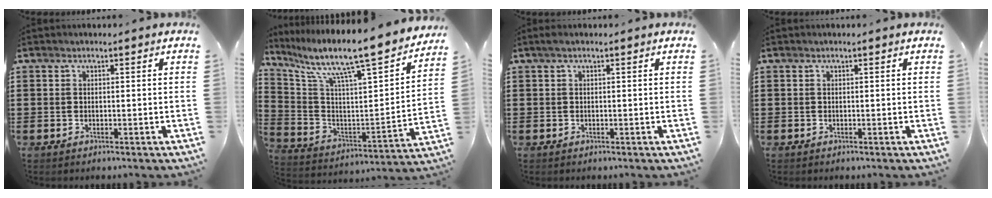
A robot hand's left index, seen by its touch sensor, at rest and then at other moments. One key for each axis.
{"total": 10.7, "fx": 9.0, "fy": 0.9, "fz": 5.7, "tx": -0.125, "ty": -0.079, "tz": 0.135}
{"total": 0.6, "fx": 0.1, "fy": 0.1, "fz": 0.6, "tx": -0.008, "ty": -0.001, "tz": 0.001}
{"total": 0.0}